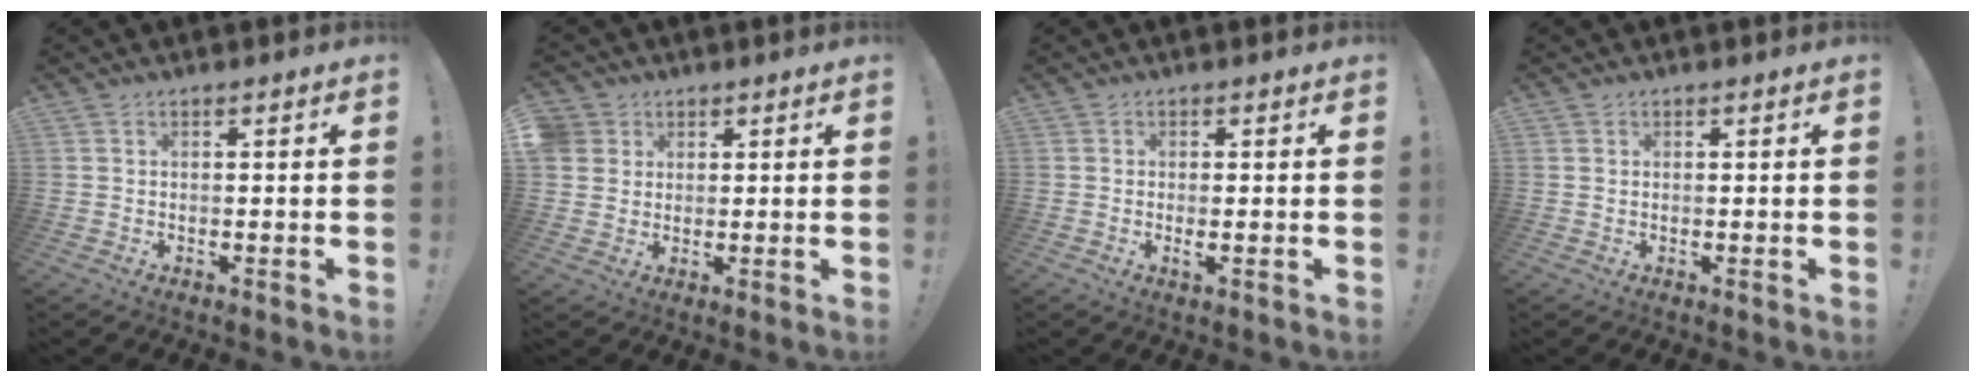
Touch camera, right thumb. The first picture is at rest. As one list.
[{"total": 5.0, "force": [2.3, 4.4, 0.8], "torque": [-0.023, -0.007, 0.047]}, {"total": 1.5, "force": [0.0, 0.1, 1.5], "torque": [-0.022, -0.004, -0.002]}, {"total": 0.8, "force": [0.6, 0.6, 0.0], "torque": [0.000, 0.000, 0.011]}]